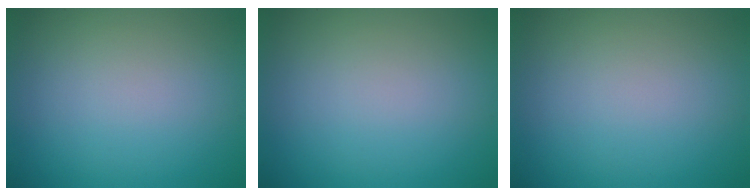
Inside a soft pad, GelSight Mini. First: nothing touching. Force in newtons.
{"total": 0.0}
{"total": 0.0}